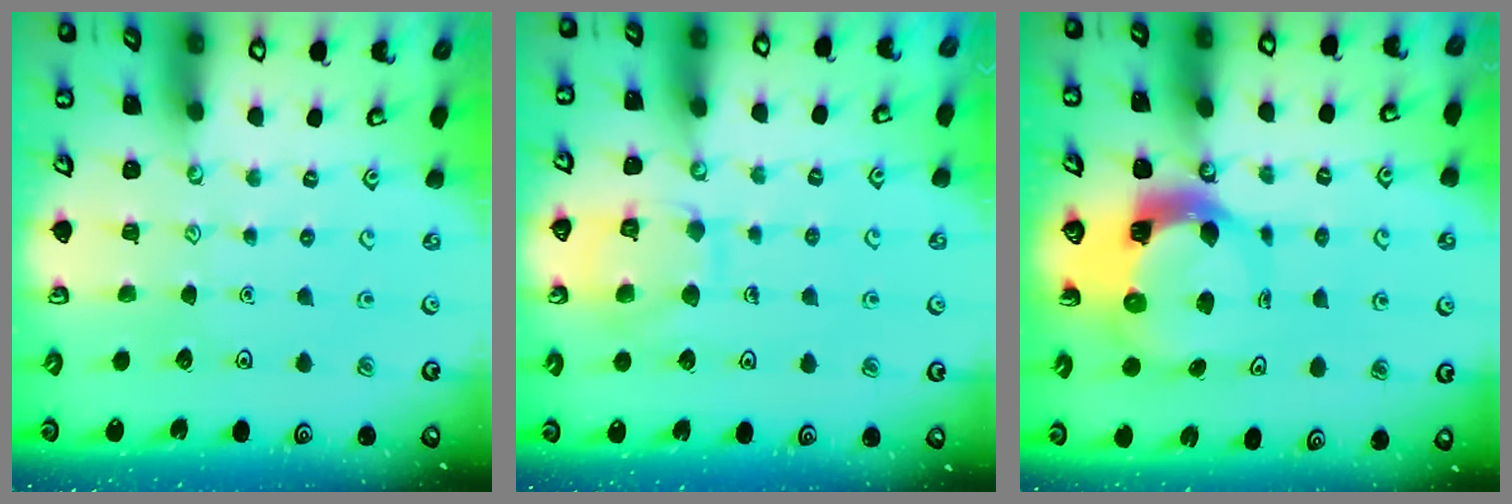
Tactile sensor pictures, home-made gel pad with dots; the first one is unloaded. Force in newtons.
{"total": 11.0, "press": 11.0, "slide": 0.9}
{"total": 6.9, "press": 6.8, "slide": 0.7}